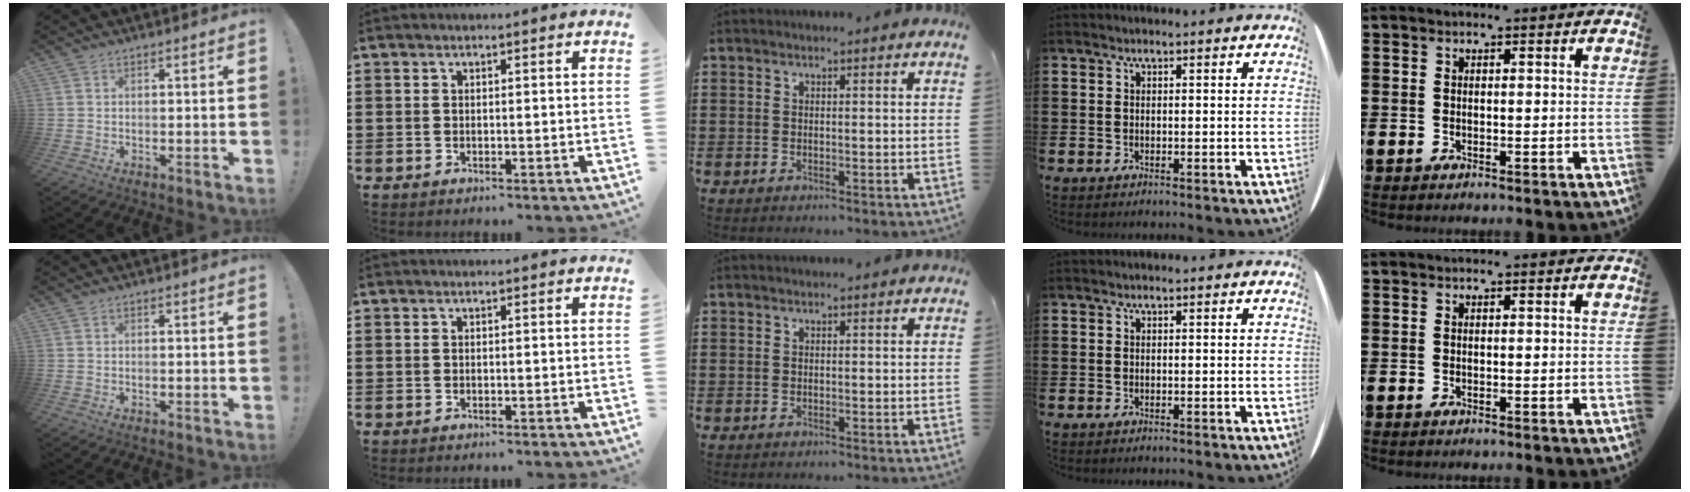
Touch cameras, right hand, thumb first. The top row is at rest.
{}